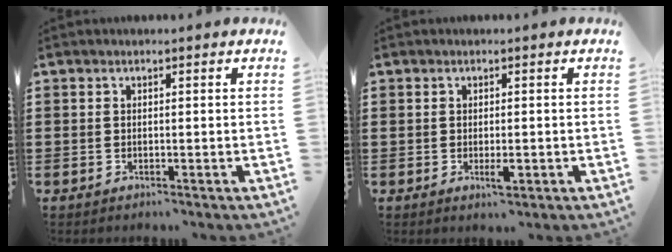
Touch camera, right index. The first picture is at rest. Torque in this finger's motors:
{"motor_torque": [0.14, 0.17, 0.10, 0.04]}